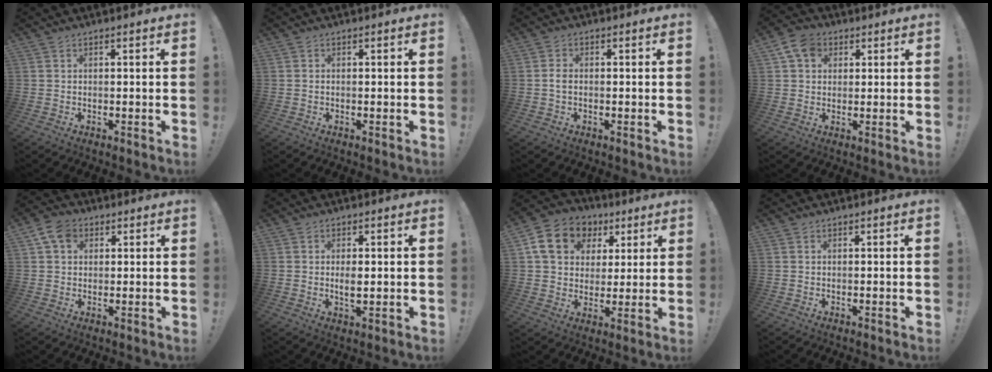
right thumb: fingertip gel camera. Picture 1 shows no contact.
{"total": 0.0}
{"total": 1.7, "force": [-0.3, 1.0, 1.3], "torque": [-0.023, 0.007, -0.006]}
{"total": 7.5, "force": [3.0, 5.9, 3.6], "torque": [-0.055, 0.001, 0.059]}
{"total": 6.9, "force": [2.6, 5.2, 3.7], "torque": [-0.061, 0.004, 0.053]}
{"total": 3.2, "force": [0.1, 1.4, 2.9], "torque": [-0.046, -0.006, -0.003]}
{"total": 14.3, "force": [5.6, 11.5, 6.4], "torque": [-0.089, -0.011, 0.112]}
{"total": 0.0}